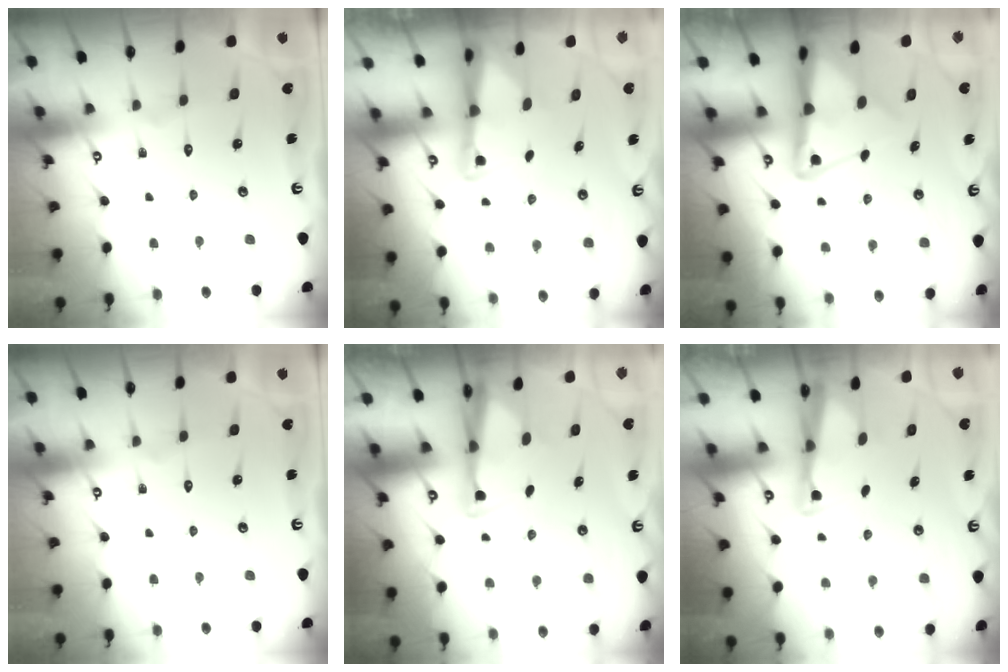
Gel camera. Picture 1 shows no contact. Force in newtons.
{"total": 2.4, "press": 2.4, "slide": 0.5}
{"total": 7.0, "press": 6.9, "slide": 1.3}
{"total": 0.0}
{"total": 2.8, "press": 2.7, "slide": 1.0}
{"total": 2.5, "press": 2.5, "slide": 0.5}